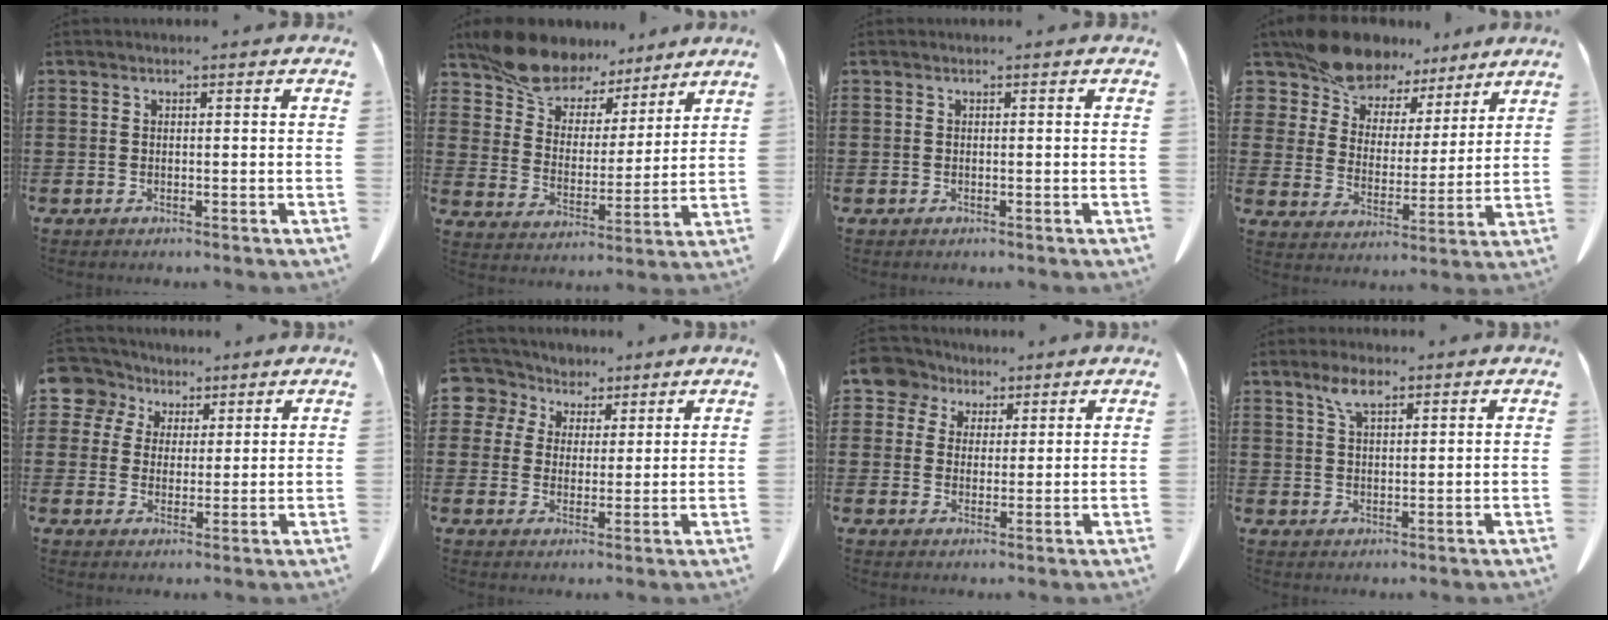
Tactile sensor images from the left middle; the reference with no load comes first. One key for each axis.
{"total": 11.0, "fx": 9.8, "fy": 4.3, "fz": 2.5, "tx": -0.092, "ty": -0.053, "tz": 0.189}
{"total": 0.0}
{"total": 11.4, "fx": 10.2, "fy": 4.7, "fz": 2.1, "tx": -0.088, "ty": -0.057, "tz": 0.194}
{"total": 6.5, "fx": 4.0, "fy": 5.0, "fz": 1.3, "tx": -0.054, "ty": -0.007, "tz": 0.073}
{"total": 5.4, "fx": 3.6, "fy": 4.0, "fz": 0.2, "tx": -0.038, "ty": -0.006, "tz": 0.065}
{"total": 5.8, "fx": 3.6, "fy": 4.2, "fz": 1.3, "tx": -0.048, "ty": 0.003, "tz": 0.066}
{"total": 4.2, "fx": 2.7, "fy": 1.5, "fz": 2.9, "tx": -0.064, "ty": 0.004, "tz": 0.049}